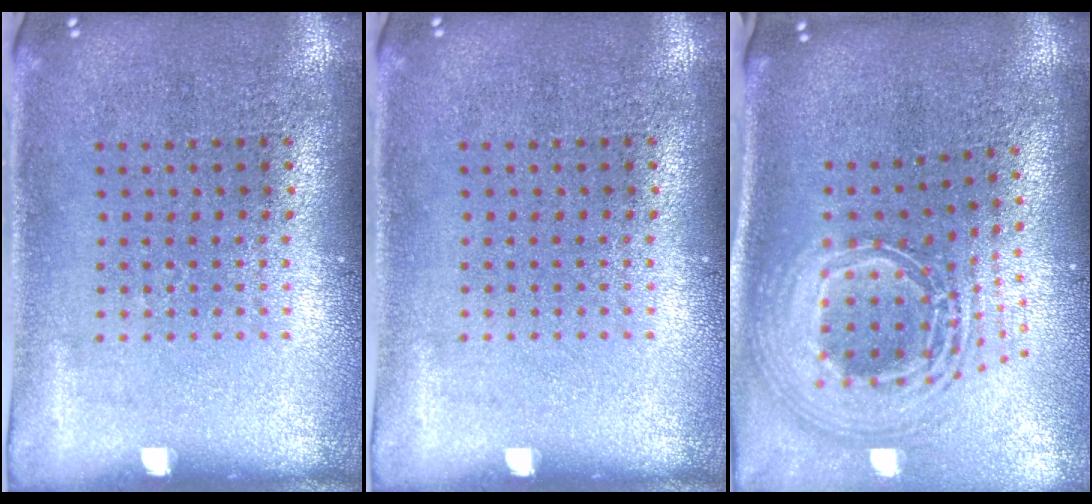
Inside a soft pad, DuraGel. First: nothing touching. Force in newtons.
{"total": 0.0}
{"total": 2.8, "press": 1.9, "slide": 2.1}